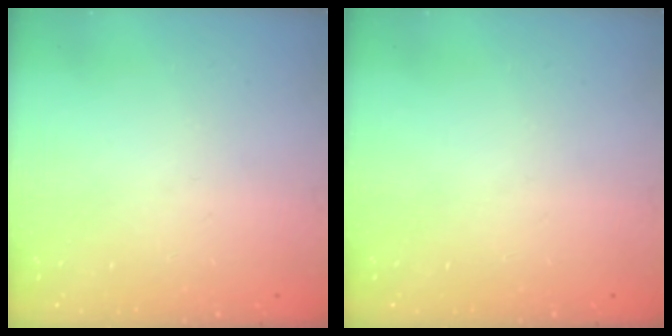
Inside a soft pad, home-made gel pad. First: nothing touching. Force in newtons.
{"total": 0.0}